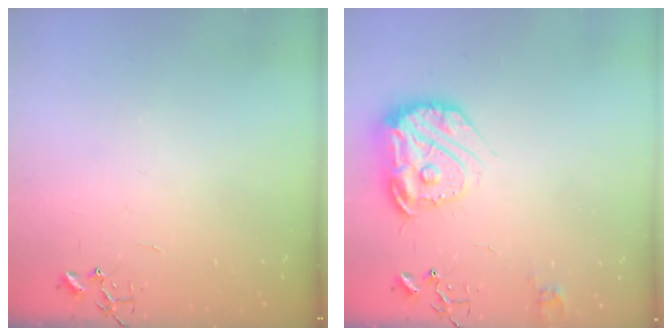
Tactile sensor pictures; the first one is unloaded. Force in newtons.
{"total": 17.2, "press": 17.1, "slide": 1.4}